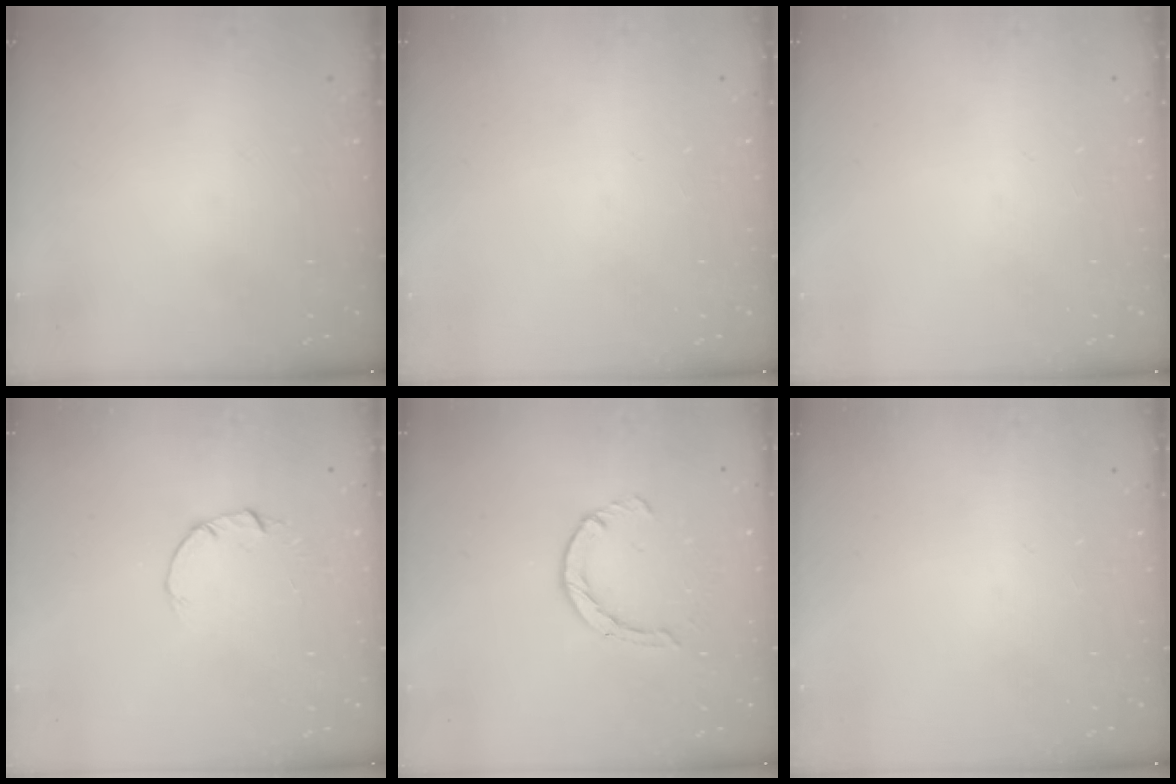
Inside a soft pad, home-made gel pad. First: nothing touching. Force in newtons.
{"total": 0.0}
{"total": 0.0}
{"total": 2.0, "press": 2.0, "slide": 0.3}
{"total": 4.1, "press": 4.0, "slide": 0.4}
{"total": 0.0}